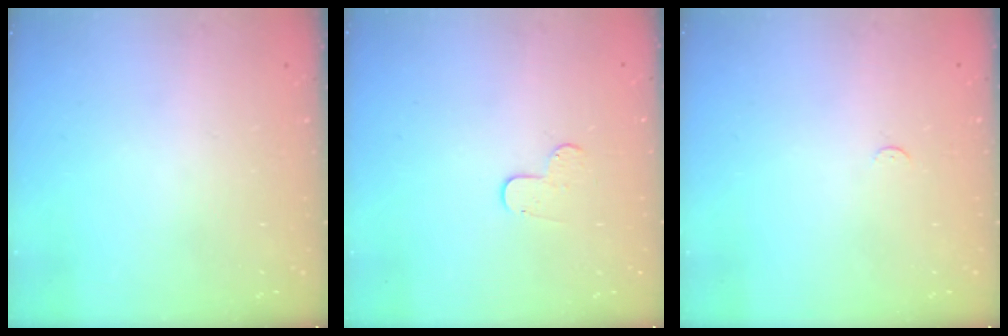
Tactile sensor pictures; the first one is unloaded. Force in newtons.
{"total": 4.5, "press": 4.5, "slide": 0.4}
{"total": 2.3, "press": 2.3, "slide": 0.3}